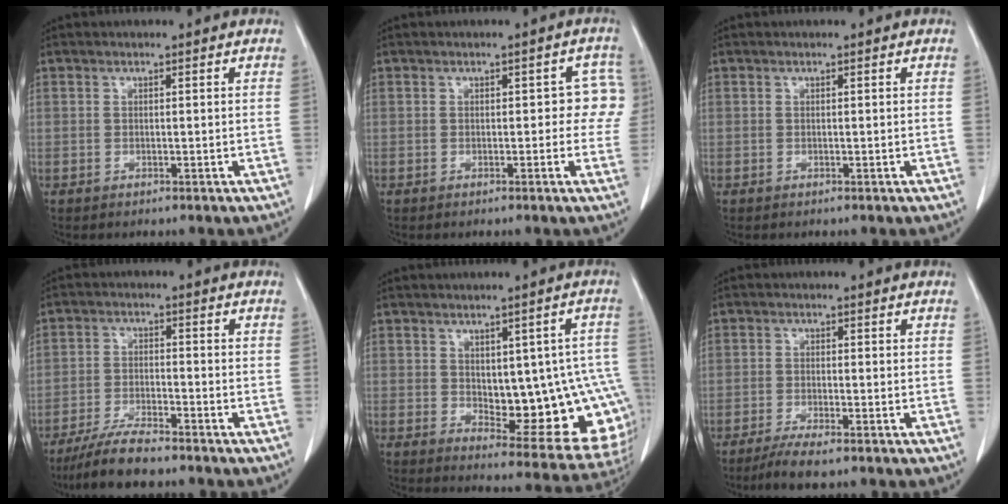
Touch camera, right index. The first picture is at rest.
{"total": 4.0, "force": [0.1, 2.5, 3.2], "torque": [-0.010, 0.023, -0.004]}
{"total": 0.0}
{"total": 6.9, "force": [-5.8, 0.8, 3.6], "torque": [-0.069, -0.020, -0.109]}
{"total": 16.1, "force": [-1.0, 6.5, 14.7], "torque": [-0.136, 0.015, 0.015]}
{"total": 4.2, "force": [-3.2, 0.2, 2.7], "torque": [-0.052, -0.011, -0.059]}